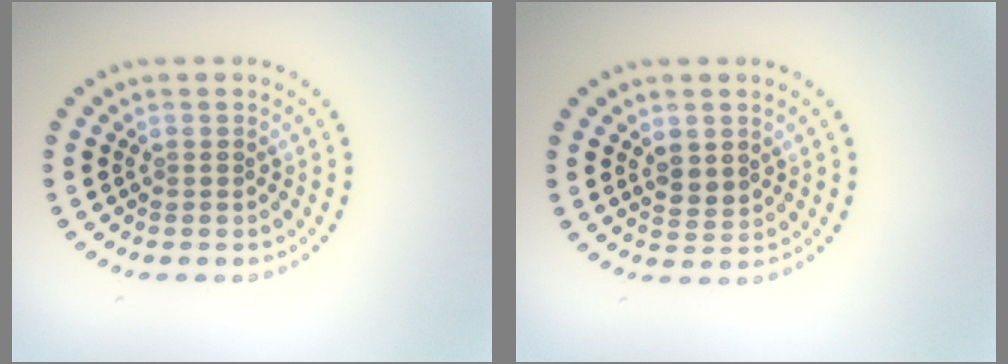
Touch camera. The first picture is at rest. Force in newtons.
{"total": 1.8, "press": 1.7, "slide": 0.7}